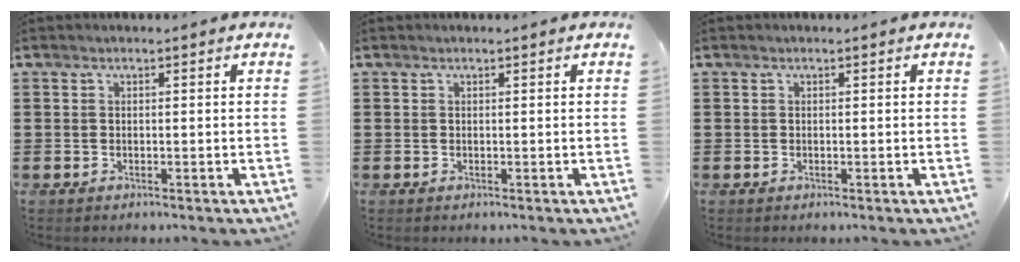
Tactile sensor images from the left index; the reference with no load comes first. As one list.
[{"total": 0.0}, {"total": 0.0}]